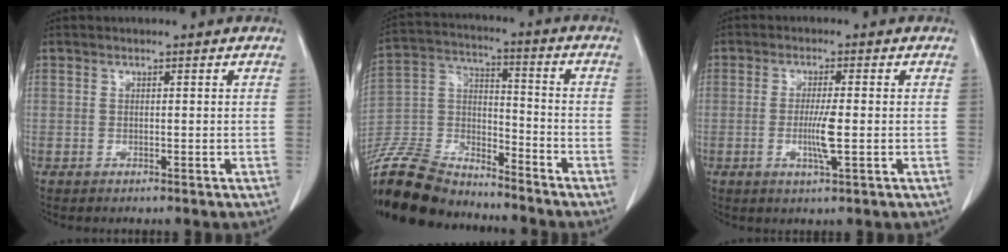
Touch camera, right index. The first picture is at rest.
{"total": 19.6, "force": [-17.9, 5.5, 5.9], "torque": [-0.146, 0.005, -0.316]}
{"total": 4.4, "force": [-0.8, 0.0, 4.4], "torque": [-0.084, -0.008, -0.016]}